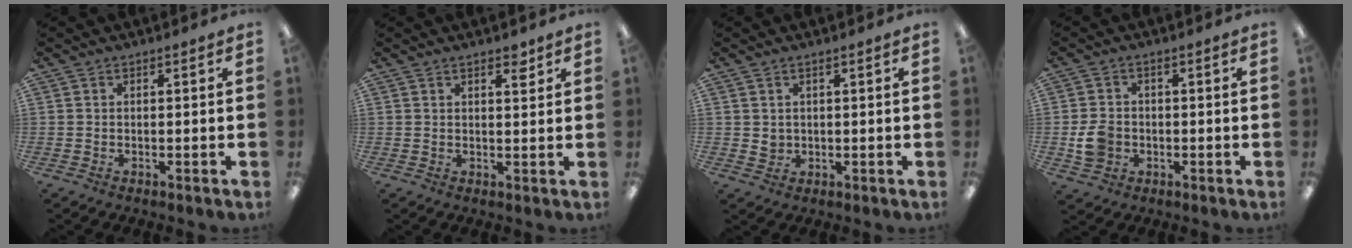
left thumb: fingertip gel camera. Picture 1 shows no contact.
{"total": 3.0, "force": [2.2, 1.0, 1.7], "torque": [-0.021, -0.007, 0.036]}
{"total": 2.0, "force": [0.9, 1.7, 0.6], "torque": [-0.005, -0.001, 0.015]}
{"total": 5.5, "force": [-1.1, 4.6, 2.8], "torque": [-0.053, 0.003, -0.021]}